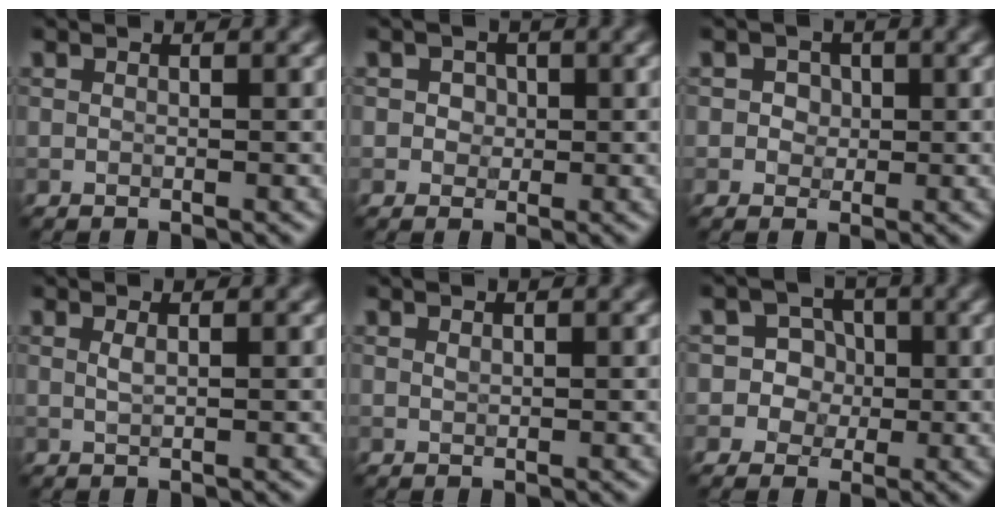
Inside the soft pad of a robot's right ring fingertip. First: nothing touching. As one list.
[{"total": 1.7, "force": [0.5, 1.5, 0.7], "torque": [-0.009, 0.007, 0.006]}, {"total": 1.9, "force": [0.5, 1.6, 0.7], "torque": [-0.007, 0.002, 0.009]}, {"total": 0.8, "force": [0.2, 0.3, 0.7], "torque": [-0.008, 0.002, 0.004]}, {"total": 0.0}, {"total": 4.4, "force": [0.3, 4.3, 1.0], "torque": [0.001, 0.018, -0.003]}]